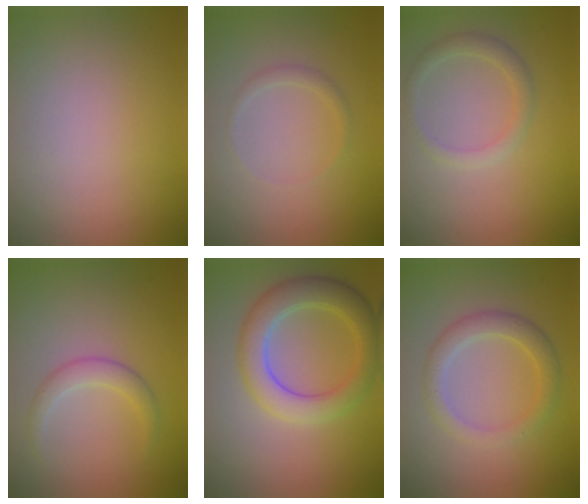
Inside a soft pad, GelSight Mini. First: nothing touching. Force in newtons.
{"total": 0.9, "press": 0.9, "slide": 0.0}
{"total": 1.8, "press": 1.8, "slide": 0.2}
{"total": 1.9, "press": 1.9, "slide": 0.1}
{"total": 5.0, "press": 5.0, "slide": 0.5}
{"total": 2.8, "press": 2.8, "slide": 0.1}